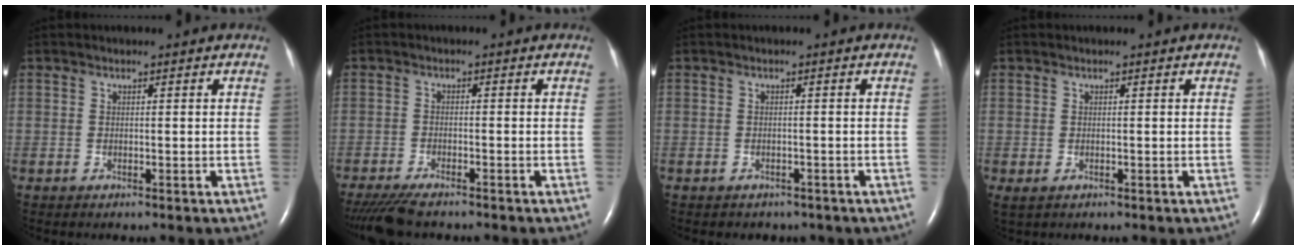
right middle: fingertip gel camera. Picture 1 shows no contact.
{"total": 6.6, "force": [-5.6, 1.3, 3.4], "torque": [-0.059, -0.015, -0.093]}
{"total": 3.5, "force": [-2.7, 2.0, 0.6], "torque": [-0.011, 0.007, -0.027]}
{"total": 0.9, "force": [-0.2, 0.5, 0.7], "torque": [-0.017, -0.004, 0.003]}